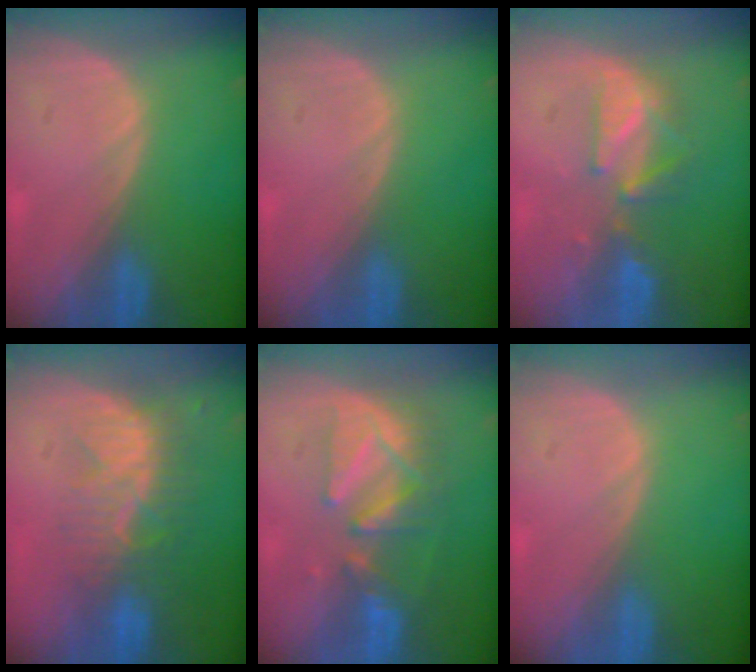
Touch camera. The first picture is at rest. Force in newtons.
{"total": 0.0}
{"total": 5.4, "press": 5.3, "slide": 0.7}
{"total": 8.5, "press": 7.7, "slide": 3.5}
{"total": 8.3, "press": 7.9, "slide": 2.6}
{"total": 0.0}